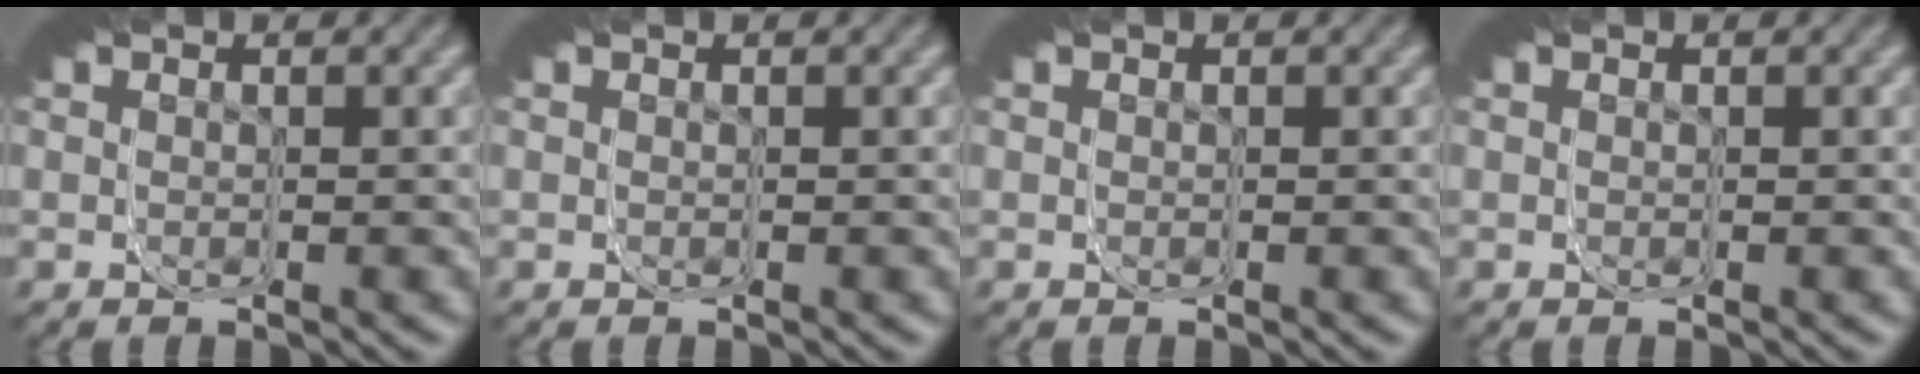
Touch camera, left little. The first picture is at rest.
{"total": 0.0}
{"total": 0.0}
{"total": 0.0}